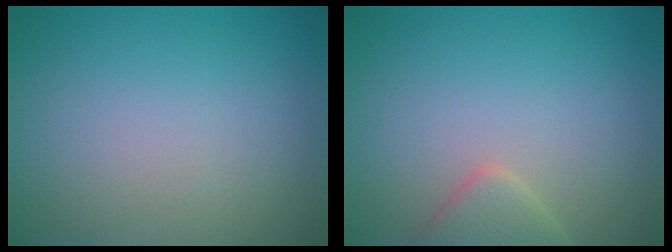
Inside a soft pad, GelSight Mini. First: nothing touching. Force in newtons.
{"total": 2.3, "press": 2.3, "slide": 0.1}